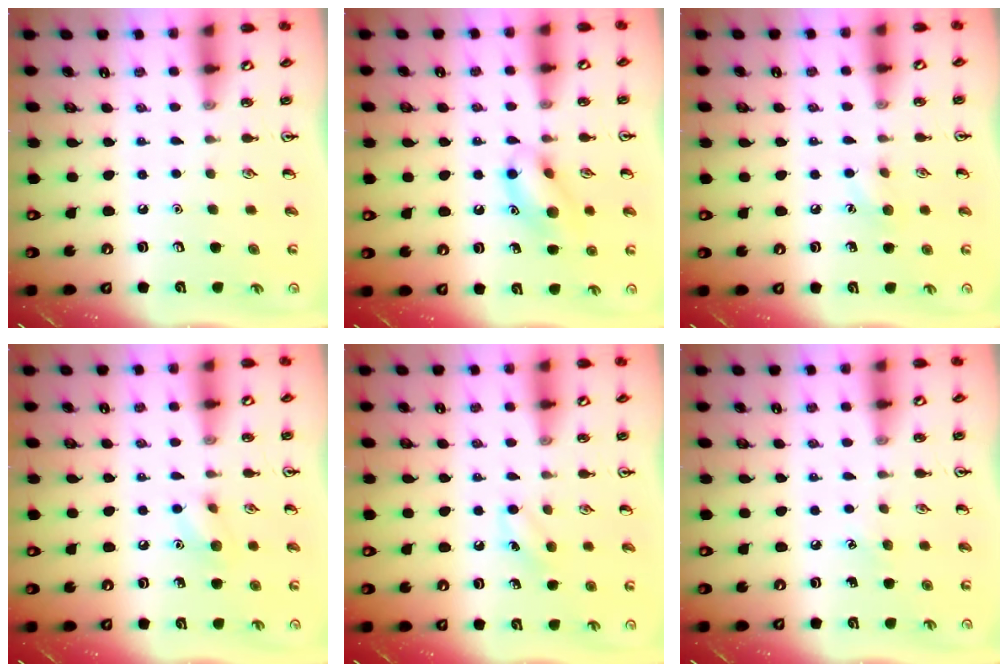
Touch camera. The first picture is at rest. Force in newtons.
{"total": 11.6, "press": 11.6, "slide": 0.6}
{"total": 6.5, "press": 6.3, "slide": 1.6}
{"total": 7.3, "press": 7.0, "slide": 2.0}
{"total": 4.7, "press": 4.5, "slide": 1.5}
{"total": 3.0, "press": 2.8, "slide": 1.1}